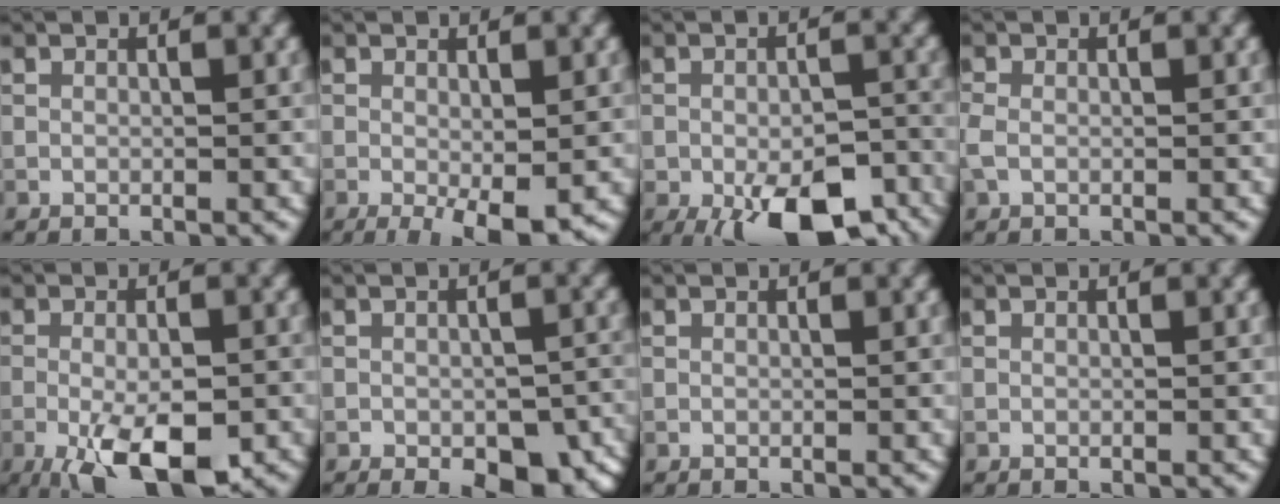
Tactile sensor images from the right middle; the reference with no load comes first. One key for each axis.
{"total": 3.6, "fx": -1.1, "fy": 0.9, "fz": 3.3, "tx": -0.052, "ty": -0.014, "tz": -0.013}
{"total": 11.0, "fx": -6.0, "fy": 5.0, "fz": 7.7, "tx": -0.132, "ty": -0.034, "tz": -0.078}
{"total": 1.5, "fx": -0.4, "fy": 1.1, "fz": 1.0, "tx": -0.027, "ty": 0.001, "tz": -0.014}
{"total": 8.5, "fx": -3.7, "fy": 3.2, "fz": 7.0, "tx": -0.121, "ty": -0.012, "tz": -0.057}
{"total": 7.0, "fx": -3.5, "fy": 3.6, "fz": 4.9, "tx": -0.057, "ty": -0.020, "tz": -0.035}
{"total": 0.0}
{"total": 0.0}